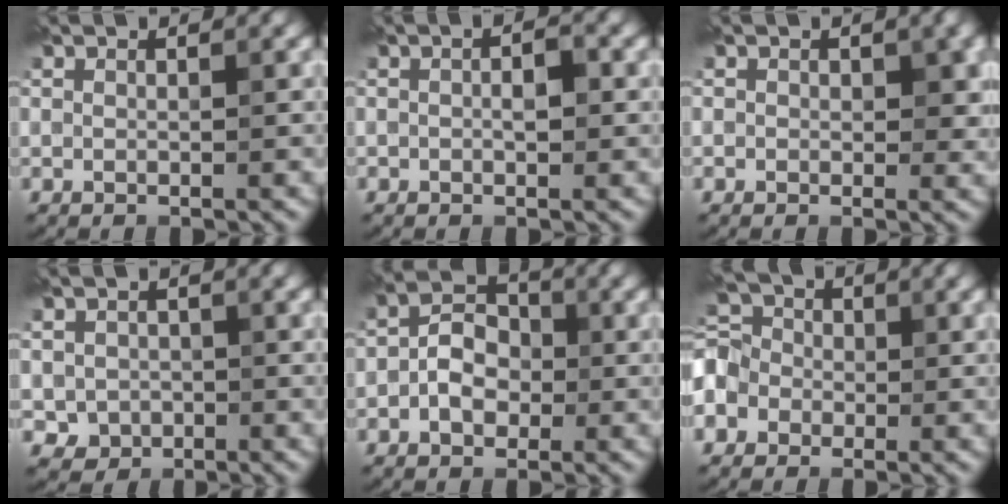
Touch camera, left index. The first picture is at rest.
{"total": 1.7, "force": [-0.1, 0.8, 1.5], "torque": [-0.022, 0.002, -0.002]}
{"total": 2.3, "force": [0.4, 1.6, 1.6], "torque": [-0.015, -0.004, 0.002]}
{"total": 2.2, "force": [-0.4, 2.1, 0.6], "torque": [-0.003, -0.005, -0.009]}
{"total": 3.5, "force": [-1.0, 2.5, 2.3], "torque": [-0.033, 0.009, -0.023]}
{"total": 6.5, "force": [-2.4, 5.4, 2.6], "torque": [-0.060, 0.005, -0.060]}